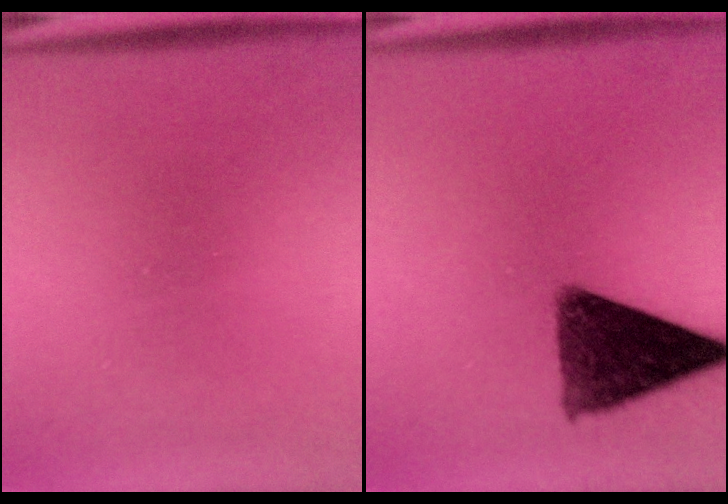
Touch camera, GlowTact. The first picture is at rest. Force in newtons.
{"total": 11.6}